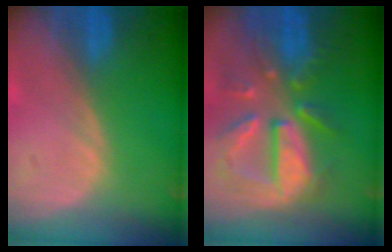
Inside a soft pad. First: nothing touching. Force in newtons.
{"total": 10.8, "press": 9.5, "slide": 5.2}